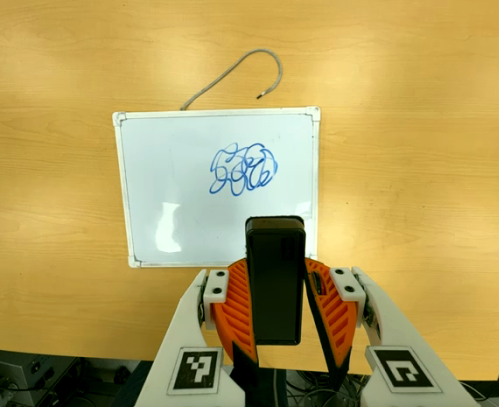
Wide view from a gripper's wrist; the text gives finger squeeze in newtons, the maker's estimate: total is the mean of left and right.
{"total": 6.3, "left": 5.5, "right": 7.1}